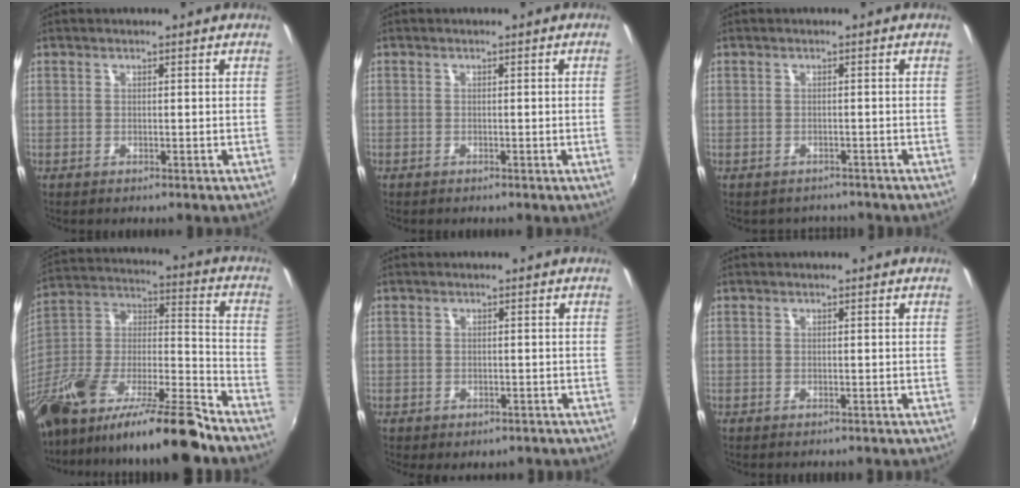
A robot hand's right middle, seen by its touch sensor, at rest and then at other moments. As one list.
[{"total": 0.9, "force": [-0.1, -0.6, 0.7], "torque": [-0.006, -0.004, -0.003]}, {"total": 2.8, "force": [-2.4, 1.4, 0.1], "torque": [-0.007, -0.007, -0.033]}, {"total": 26.7, "force": [-19.6, 4.3, 17.6], "torque": [-0.299, -0.027, -0.340]}, {"total": 2.5, "force": [-1.5, 1.9, 0.8], "torque": [-0.018, -0.009, -0.019]}, {"total": 1.4, "force": [-1.3, 0.3, 0.3], "torque": [-0.009, -0.008, -0.018]}]